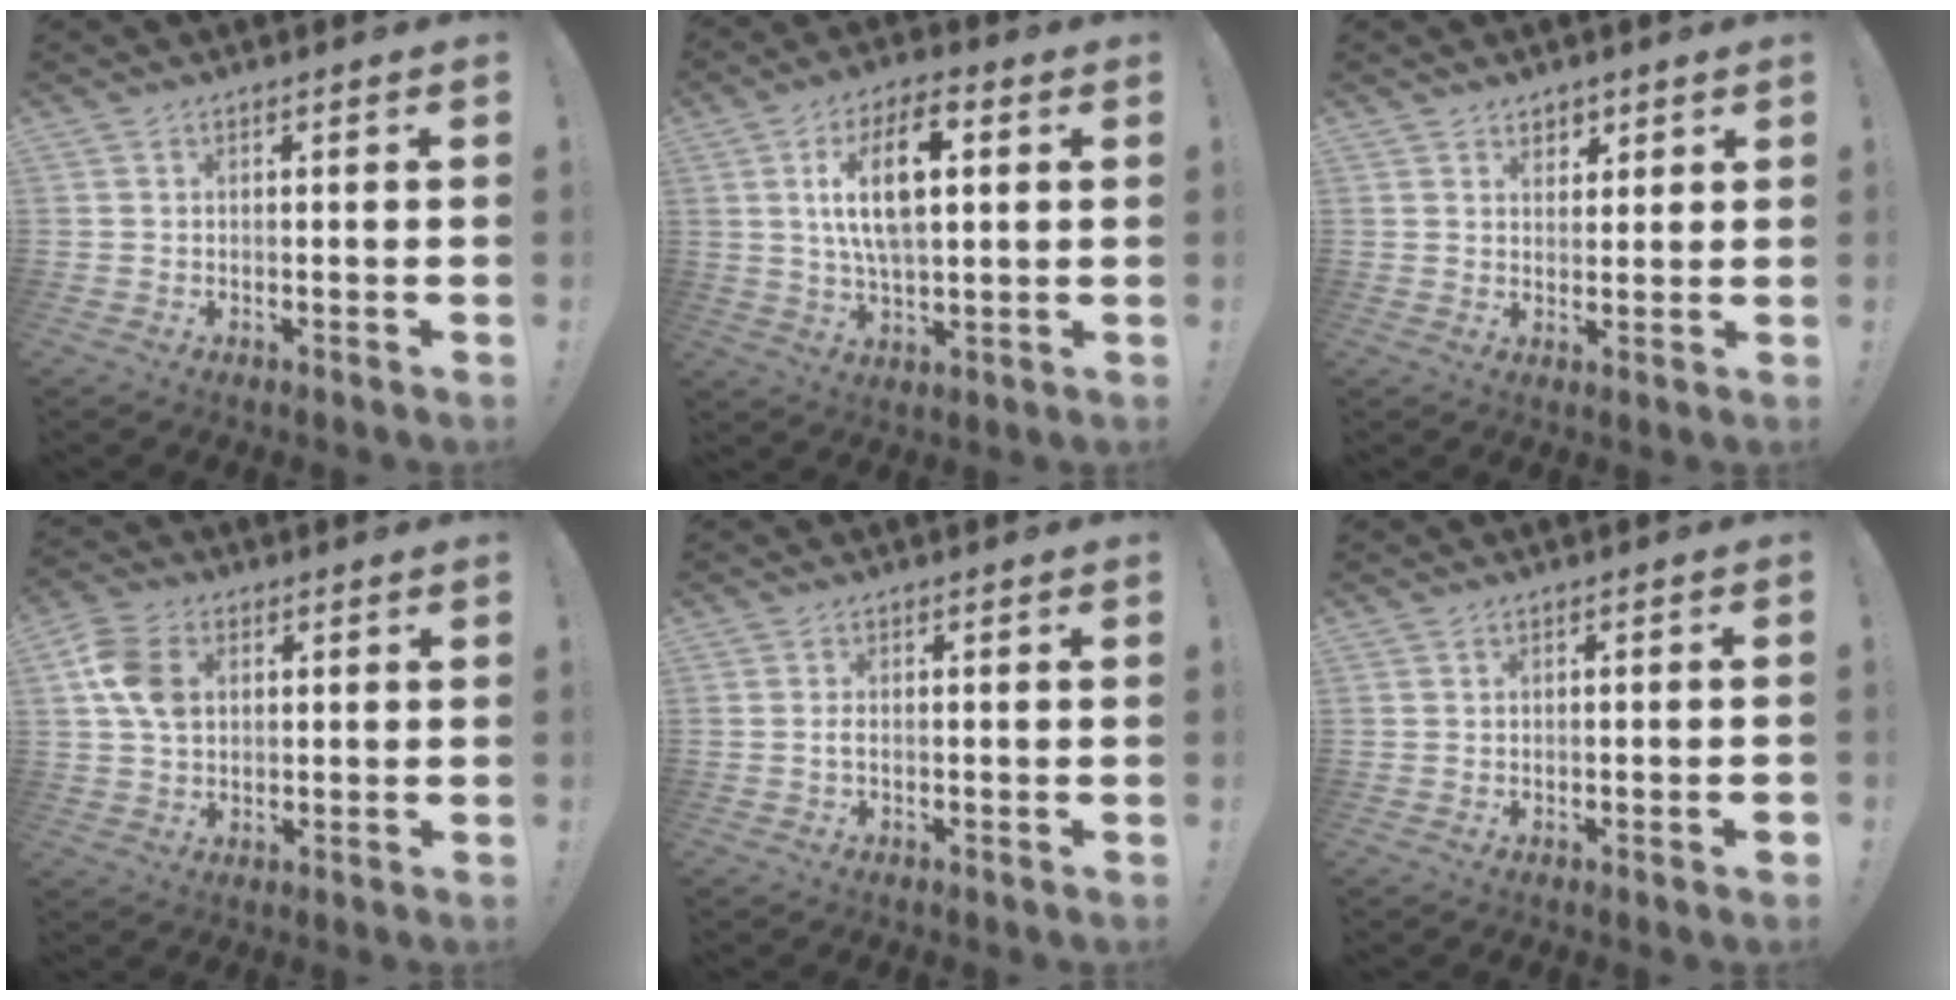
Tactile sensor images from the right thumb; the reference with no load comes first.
{"total": 14.2, "force": [3.8, 6.7, 11.9], "torque": [-0.202, 0.004, 0.062]}
{"total": 3.9, "force": [2.5, 2.9, 0.5], "torque": [0.003, -0.016, 0.045]}
{"total": 10.0, "force": [2.0, 7.4, 6.4], "torque": [-0.101, 0.007, 0.040]}
{"total": 1.4, "force": [-0.6, 0.2, 1.3], "torque": [-0.025, 0.003, -0.011]}
{"total": 1.8, "force": [-0.7, -0.4, 1.6], "torque": [-0.028, 0.000, -0.011]}